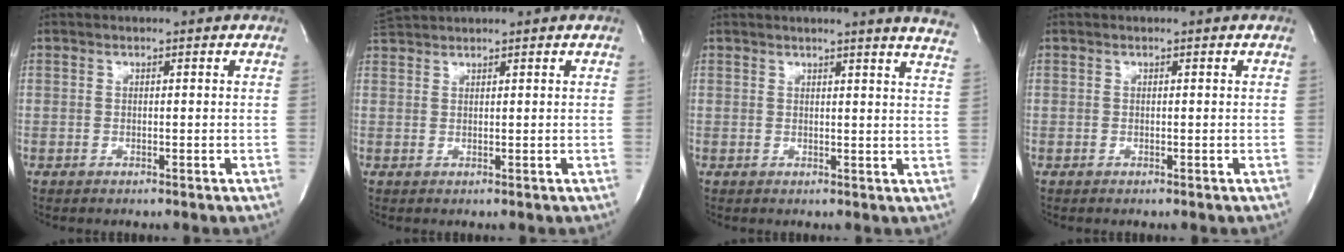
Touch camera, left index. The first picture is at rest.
{"total": 3.2, "force": [3.2, -0.4, 0.6], "torque": [-0.011, 0.025, 0.064]}
{"total": 10.2, "force": [9.4, -1.0, 3.9], "torque": [-0.050, -0.058, 0.082]}
{"total": 0.0}